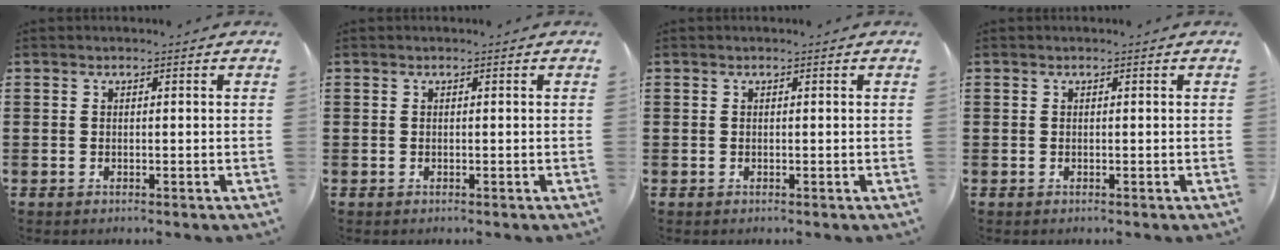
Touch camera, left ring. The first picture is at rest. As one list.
[{"total": 0.0}, {"total": 0.0}, {"total": 0.0}]